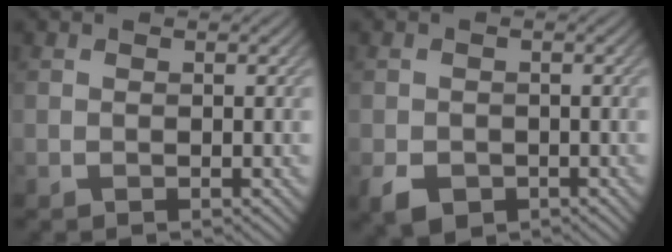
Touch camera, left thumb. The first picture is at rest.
{"total": 3.1, "force": [-1.5, 2.4, 1.4], "torque": [-0.030, -0.013, -0.031]}